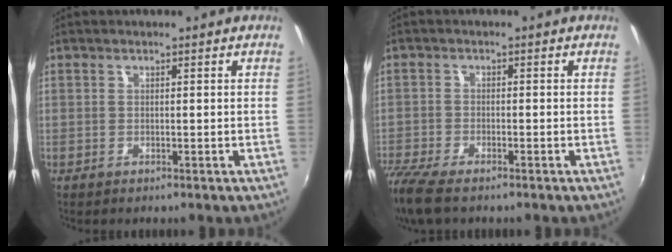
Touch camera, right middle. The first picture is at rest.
{"total": 9.1, "force": [-7.0, 2.5, 5.2], "torque": [-0.139, -0.039, -0.135]}